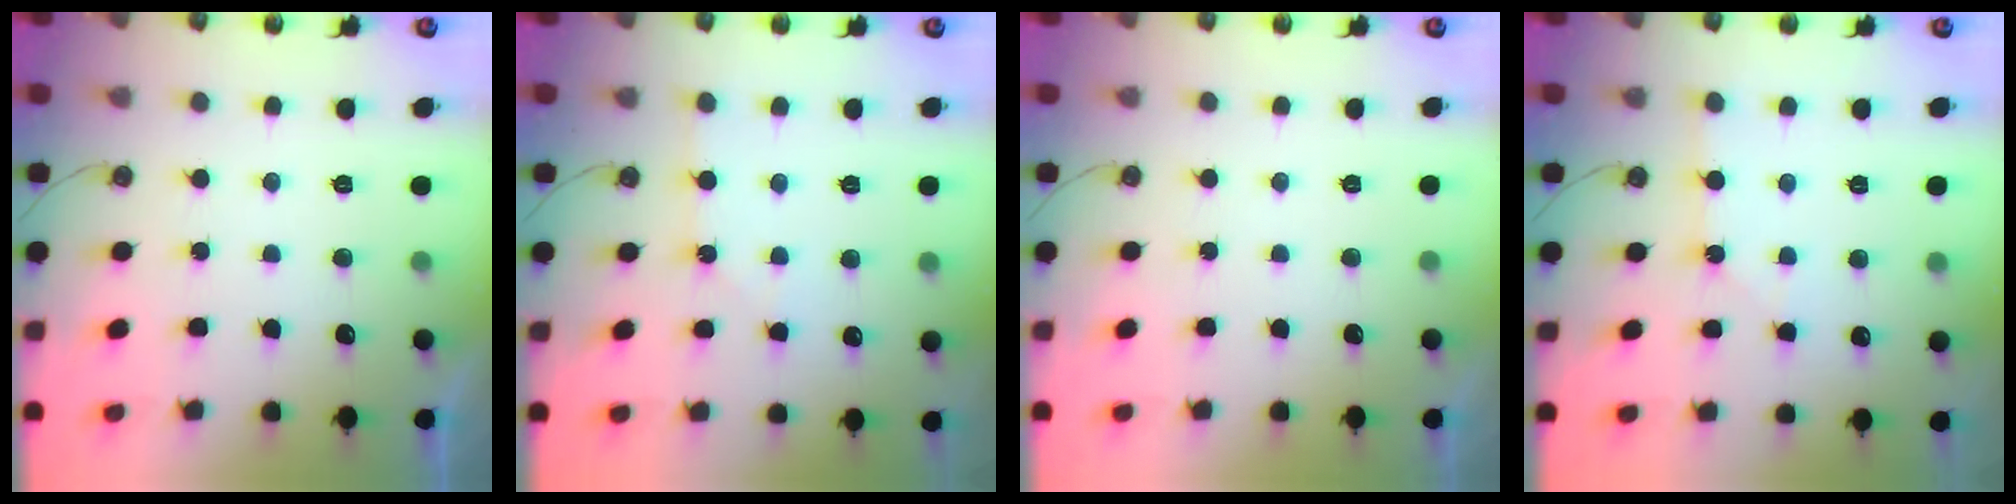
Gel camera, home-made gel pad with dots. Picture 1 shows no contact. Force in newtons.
{"total": 1.5, "press": 1.5, "slide": 0.2}
{"total": 0.0}
{"total": 1.1, "press": 1.1, "slide": 0.2}